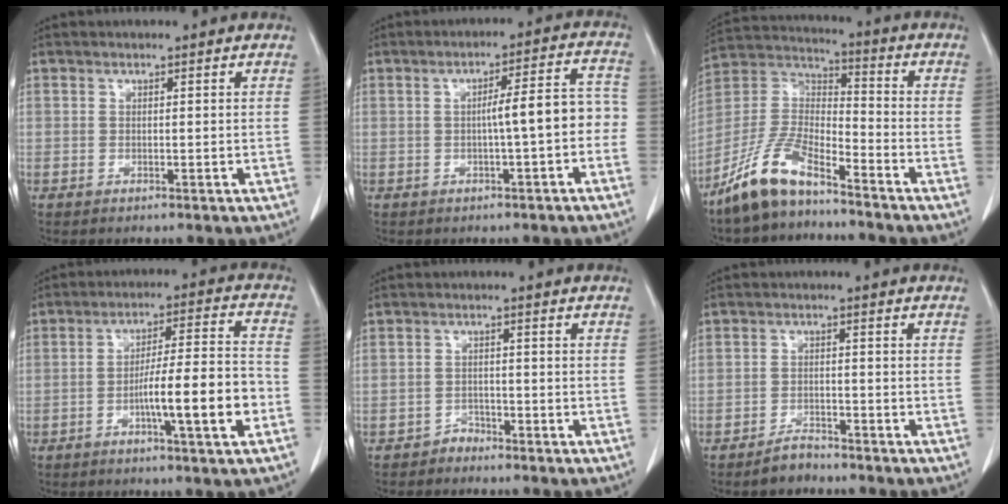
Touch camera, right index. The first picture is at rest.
{"total": 6.5, "force": [-1.2, 1.0, 6.3], "torque": [-0.084, 0.033, -0.016]}
{"total": 11.8, "force": [-9.1, 3.2, 6.8], "torque": [-0.155, 0.011, -0.179]}
{"total": 11.9, "force": [-3.9, 0.5, 11.3], "torque": [-0.179, 0.007, -0.061]}
{"total": 1.8, "force": [-1.6, 0.8, -0.1], "torque": [0.002, 0.004, -0.027]}
{"total": 2.9, "force": [-2.6, 0.9, 0.7], "torque": [-0.015, 0.000, -0.044]}